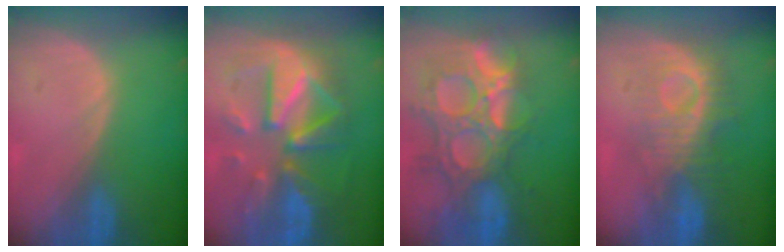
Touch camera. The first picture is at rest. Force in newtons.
{"total": 12.2, "press": 12.1, "slide": 1.1}
{"total": 14.1, "press": 11.9, "slide": 7.6}
{"total": 8.7, "press": 8.5, "slide": 2.0}